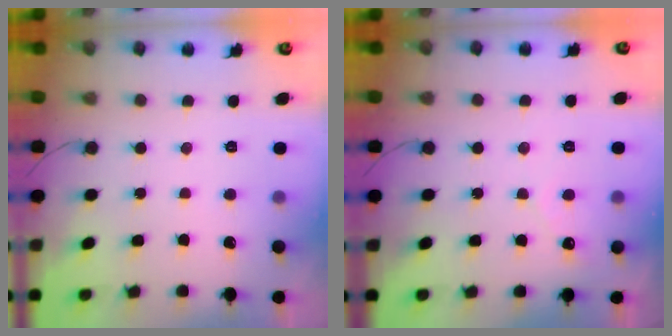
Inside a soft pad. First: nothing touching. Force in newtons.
{"total": 1.6, "press": 1.6, "slide": 0.1}